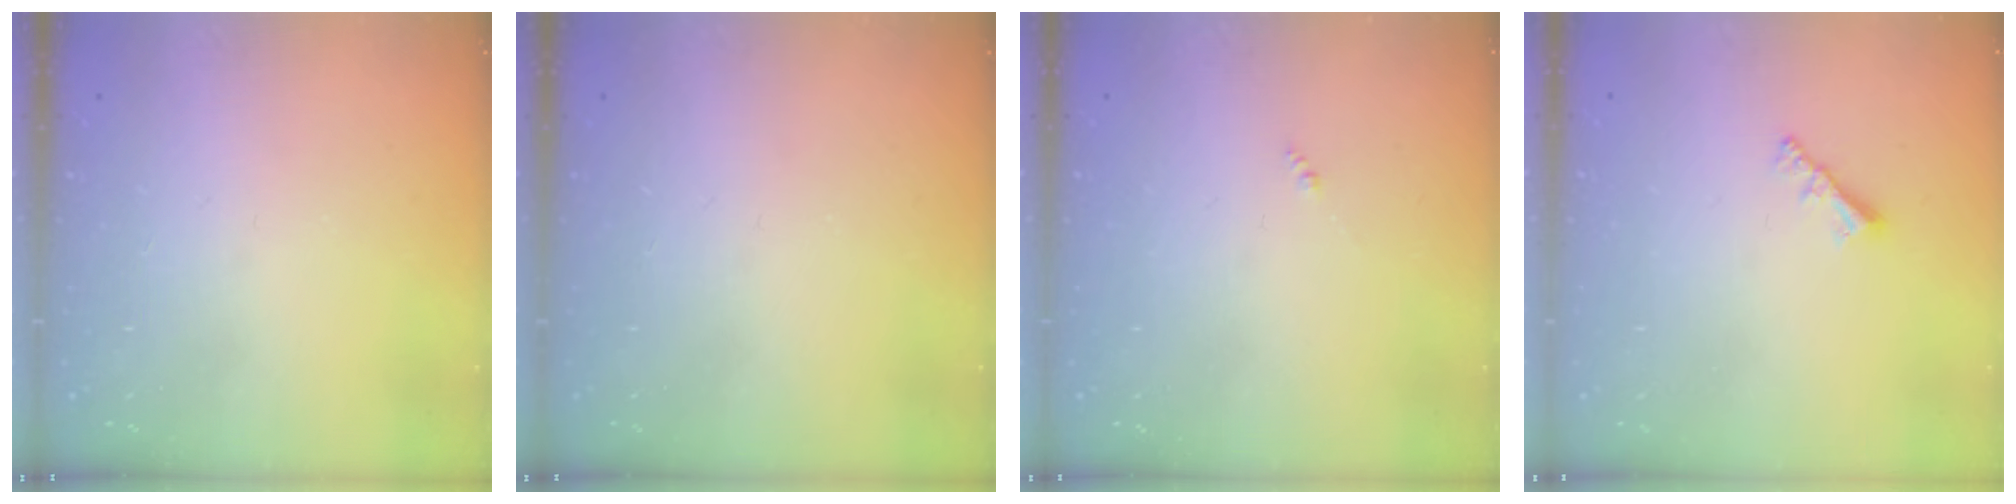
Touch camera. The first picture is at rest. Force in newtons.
{"total": 0.0}
{"total": 0.0}
{"total": 2.0, "press": 2.0, "slide": 0.5}